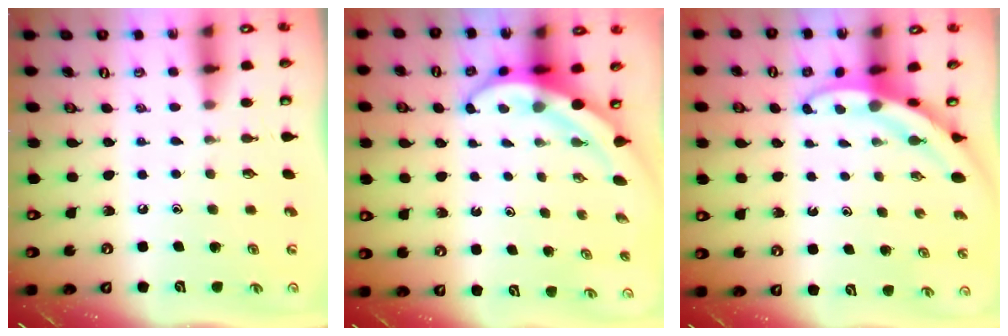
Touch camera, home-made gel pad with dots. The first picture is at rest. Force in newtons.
{"total": 5.8, "press": 5.7, "slide": 1.5}
{"total": 3.2, "press": 3.2, "slide": 0.3}